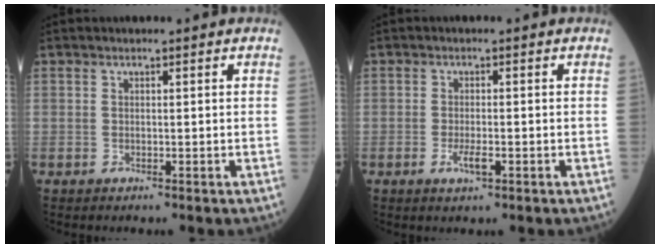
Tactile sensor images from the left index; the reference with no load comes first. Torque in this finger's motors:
{"motor_torque": [0.75, 0.10, 0.26, 0.06]}